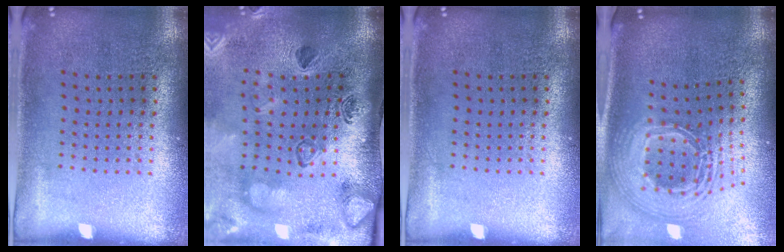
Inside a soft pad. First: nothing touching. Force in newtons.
{"total": 2.8, "press": 2.3, "slide": 1.6}
{"total": 0.0}
{"total": 2.8, "press": 1.9, "slide": 2.0}